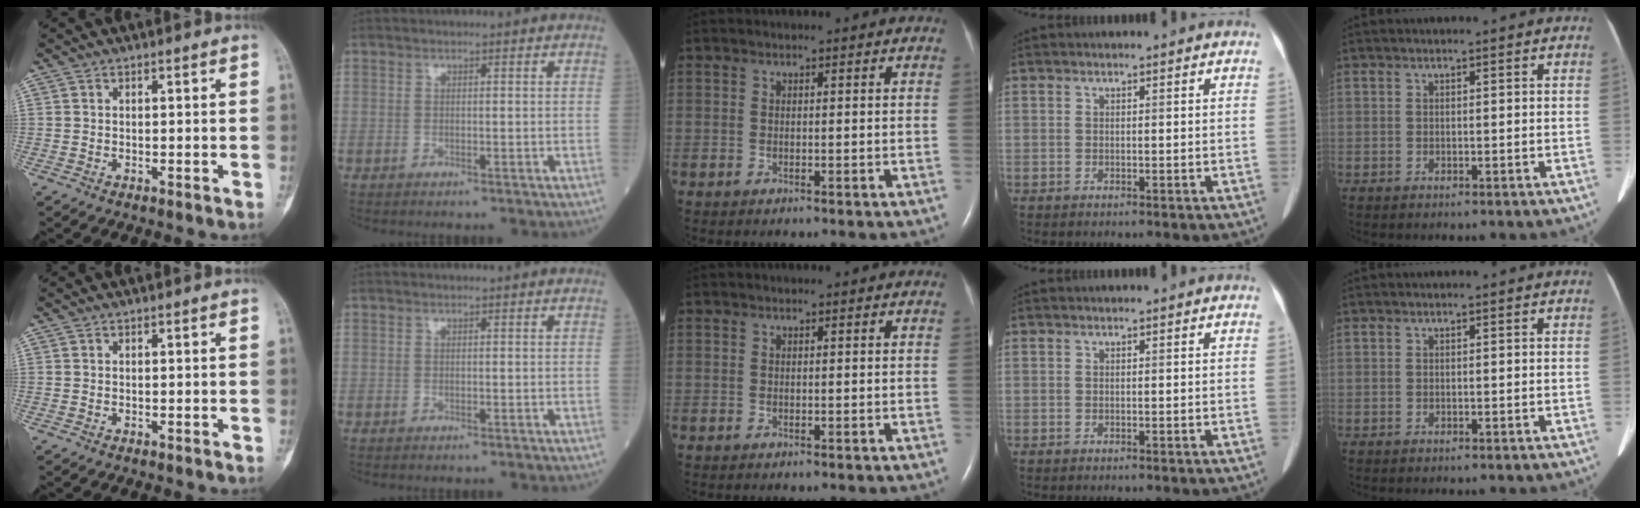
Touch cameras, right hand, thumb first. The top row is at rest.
{}